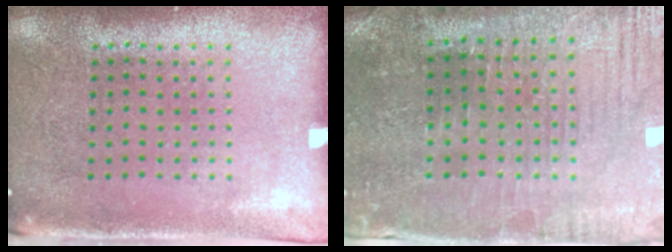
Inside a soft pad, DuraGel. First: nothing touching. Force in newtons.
{"total": 1.3, "press": 1.2, "slide": 0.4}